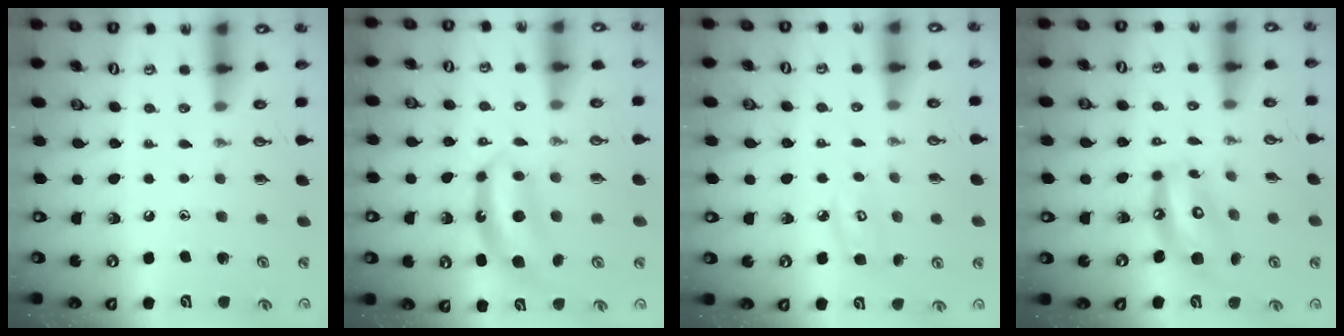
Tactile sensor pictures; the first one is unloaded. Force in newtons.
{"total": 6.8, "press": 6.8, "slide": 0.3}
{"total": 6.5, "press": 6.5, "slide": 0.6}
{"total": 13.0, "press": 12.9, "slide": 1.4}